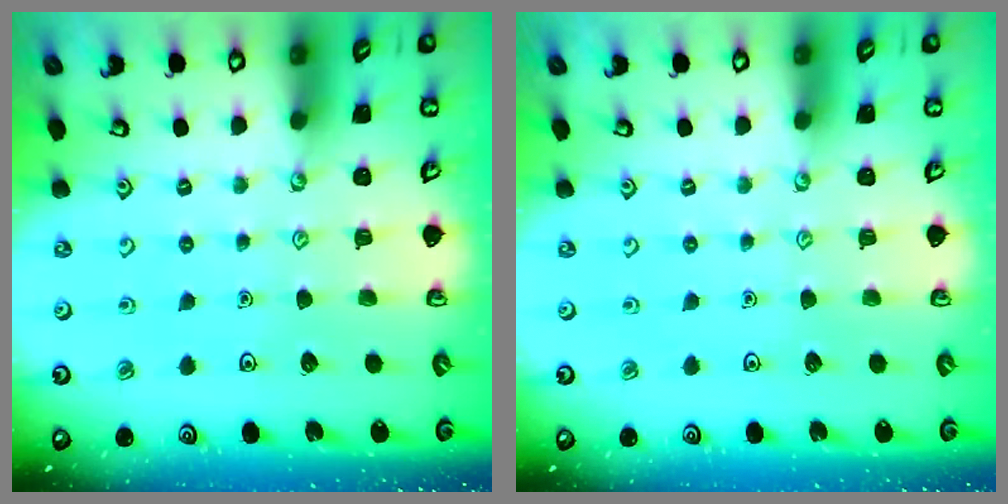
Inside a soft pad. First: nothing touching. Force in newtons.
{"total": 0.0}